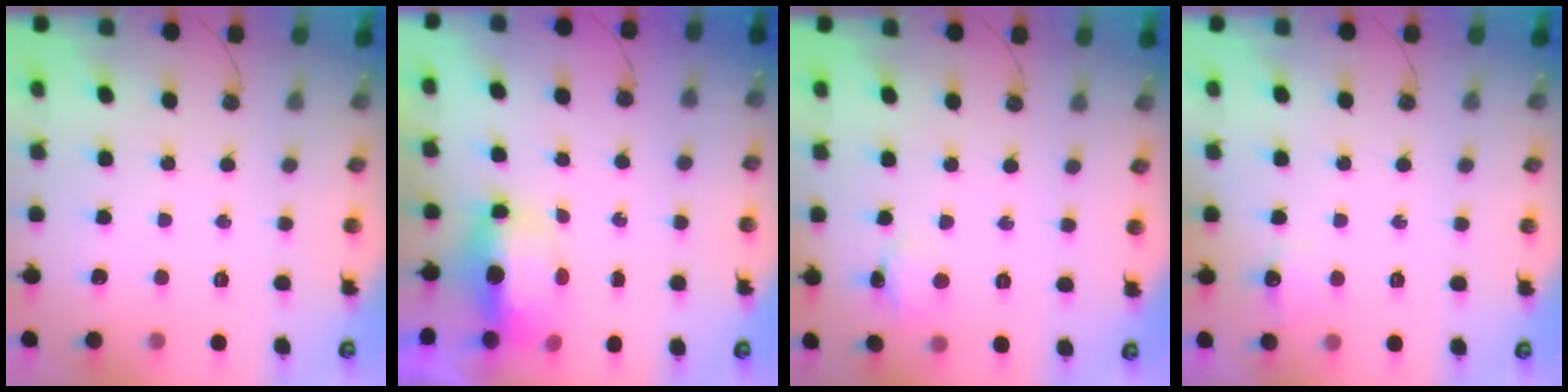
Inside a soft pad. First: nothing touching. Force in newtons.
{"total": 6.7, "press": 6.7, "slide": 0.9}
{"total": 4.7, "press": 4.6, "slide": 0.5}
{"total": 5.0, "press": 4.9, "slide": 0.8}